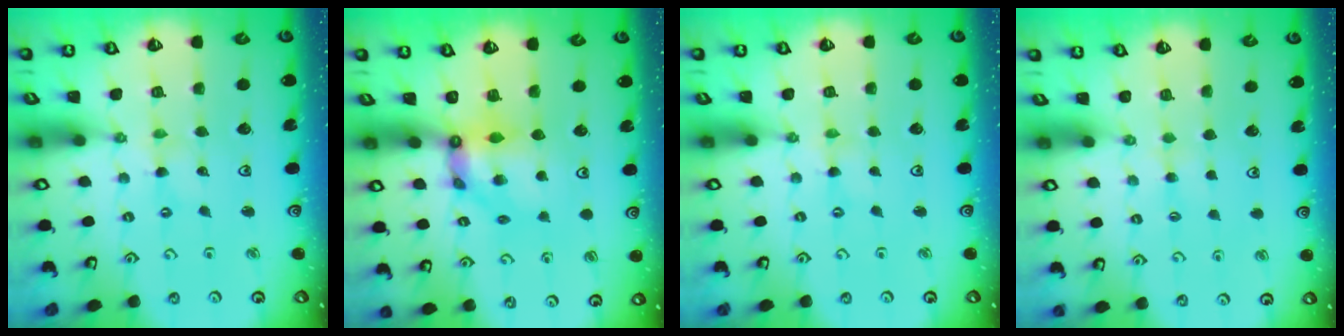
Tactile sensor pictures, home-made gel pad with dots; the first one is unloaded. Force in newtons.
{"total": 9.4, "press": 9.3, "slide": 1.1}
{"total": 0.0}
{"total": 2.3, "press": 2.3, "slide": 0.4}